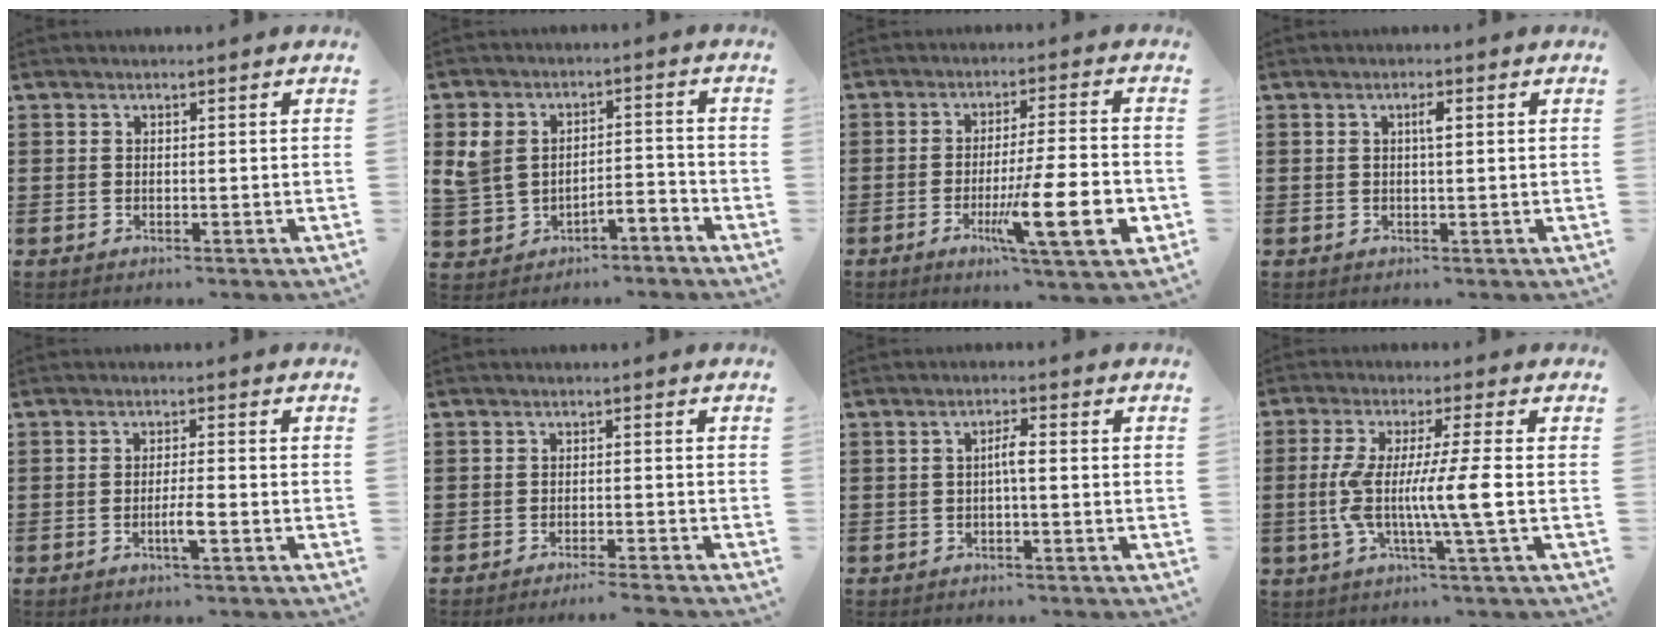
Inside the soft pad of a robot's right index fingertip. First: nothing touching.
{"total": 4.3, "force": [-1.9, 2.9, 2.5], "torque": [-0.074, 0.006, -0.045]}
{"total": 14.3, "force": [-4.2, 2.2, 13.5], "torque": [-0.228, -0.013, -0.066]}
{"total": 1.7, "force": [0.4, 0.4, 1.6], "torque": [-0.030, 0.005, 0.004]}
{"total": 3.3, "force": [-1.3, 0.1, 3.0], "torque": [-0.052, -0.002, -0.025]}
{"total": 2.1, "force": [-1.9, -0.4, 0.7], "torque": [-0.012, 0.000, -0.038]}
{"total": 2.4, "force": [-0.4, 0.4, 2.3], "torque": [-0.044, 0.004, -0.009]}
{"total": 9.9, "force": [-1.3, 0.0, 9.8], "torque": [-0.202, -0.015, -0.035]}